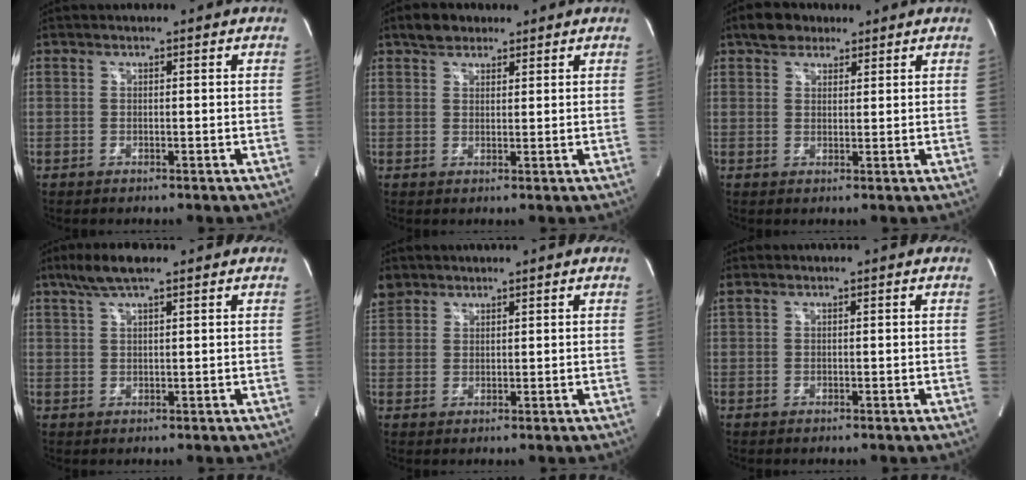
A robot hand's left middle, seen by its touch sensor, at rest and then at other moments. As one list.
[{"total": 3.6, "force": [2.6, 2.0, 1.3], "torque": [-0.027, 0.013, 0.046]}, {"total": 4.3, "force": [3.0, 2.6, 1.5], "torque": [-0.031, 0.015, 0.053]}, {"total": 5.6, "force": [4.0, 0.8, 3.8], "torque": [-0.083, 0.017, 0.076]}, {"total": 5.2, "force": [3.9, 3.3, 0.8], "torque": [-0.026, 0.018, 0.085]}, {"total": 0.7, "force": [0.6, 0.2, 0.3], "torque": [-0.023, 0.019, 0.019]}]